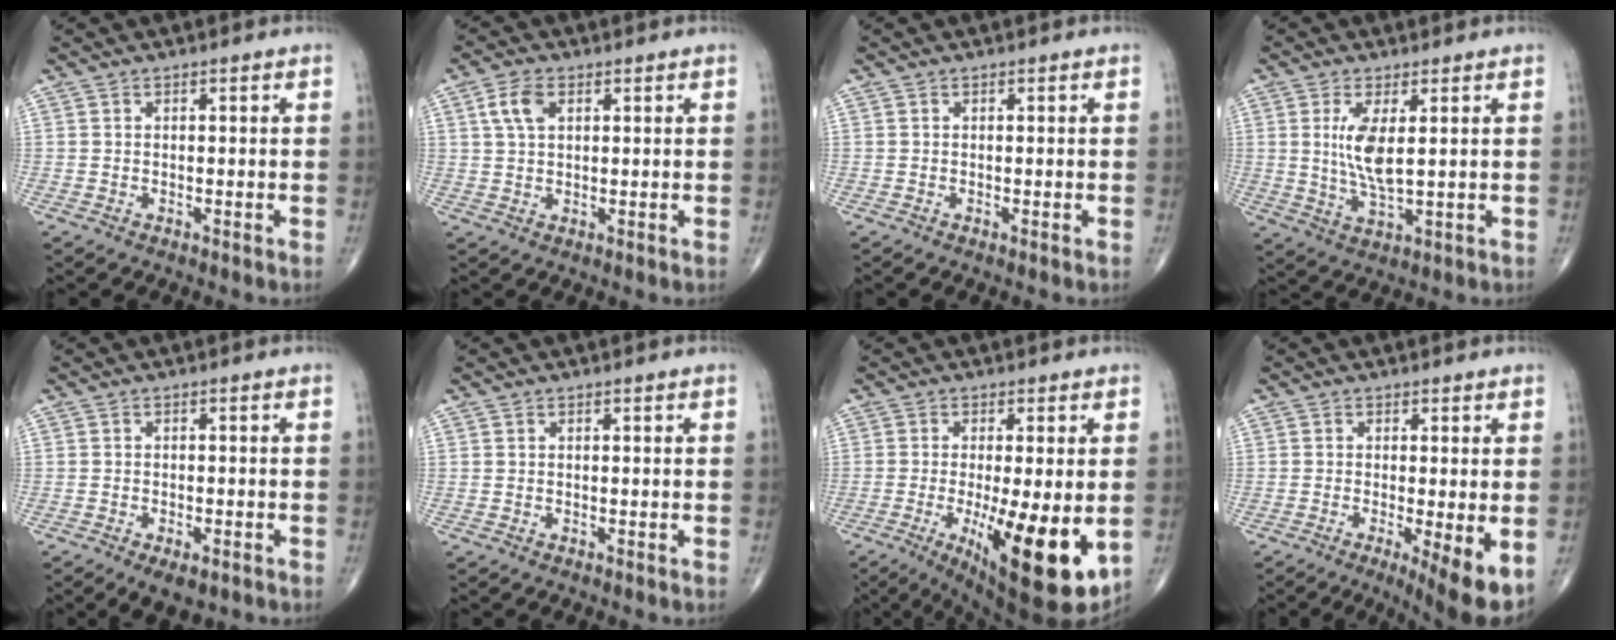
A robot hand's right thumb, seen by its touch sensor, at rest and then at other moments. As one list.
[{"total": 4.7, "force": [1.7, 2.7, 3.5], "torque": [-0.071, 0.003, 0.034]}, {"total": 0.0}, {"total": 7.2, "force": [1.5, 2.2, 6.7], "torque": [-0.139, -0.022, 0.036]}, {"total": 4.9, "force": [-2.8, 2.3, 3.3], "torque": [-0.046, 0.005, -0.038]}, {"total": 0.0}, {"total": 16.7, "force": [-3.7, 4.6, 15.7], "torque": [-0.222, -0.030, -0.038]}, {"total": 8.1, "force": [-2.5, 1.5, 7.5], "torque": [-0.110, -0.023, -0.039]}]